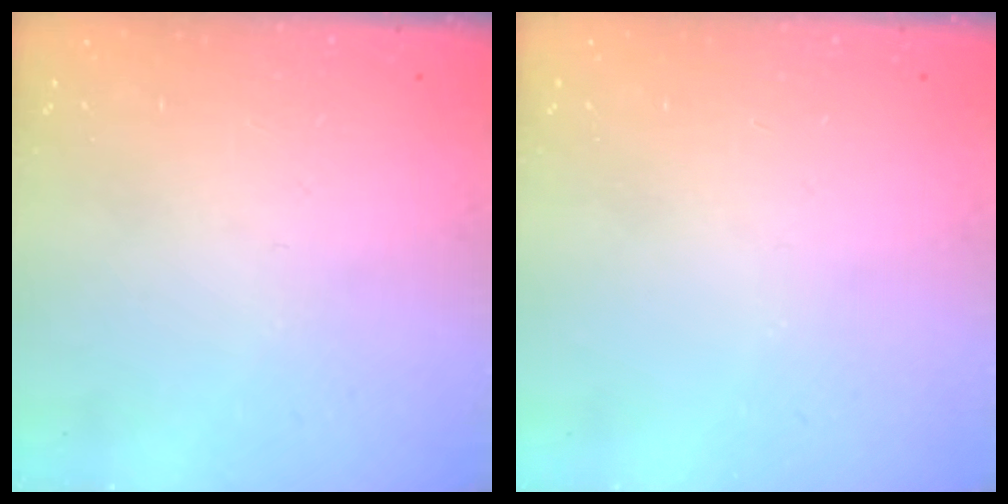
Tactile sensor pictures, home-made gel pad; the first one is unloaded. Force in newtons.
{"total": 0.0}